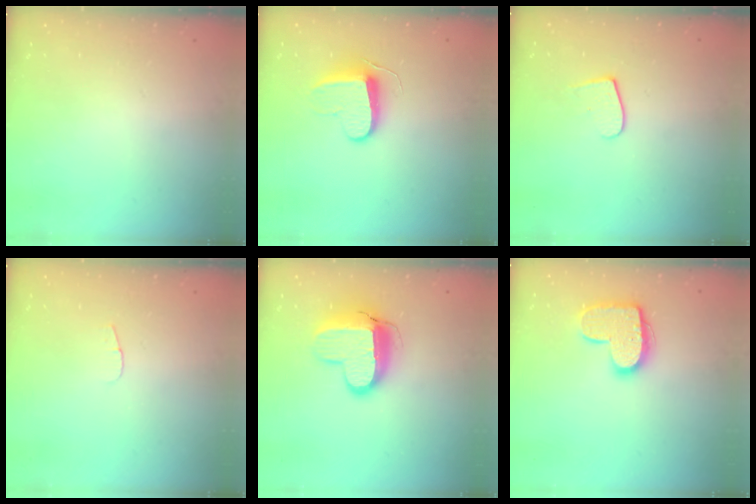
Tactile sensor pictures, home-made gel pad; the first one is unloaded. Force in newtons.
{"total": 9.9, "press": 9.9, "slide": 0.3}
{"total": 6.7, "press": 6.7, "slide": 0.6}
{"total": 3.8, "press": 3.8, "slide": 0.4}
{"total": 13.3, "press": 13.3, "slide": 1.0}
{"total": 13.7, "press": 13.7, "slide": 0.6}